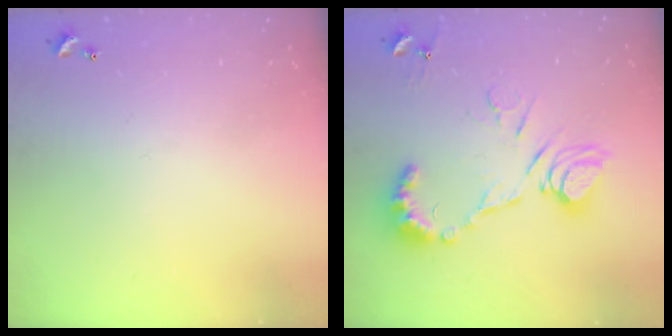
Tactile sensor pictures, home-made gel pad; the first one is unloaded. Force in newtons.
{"total": 13.4, "press": 13.3, "slide": 1.4}